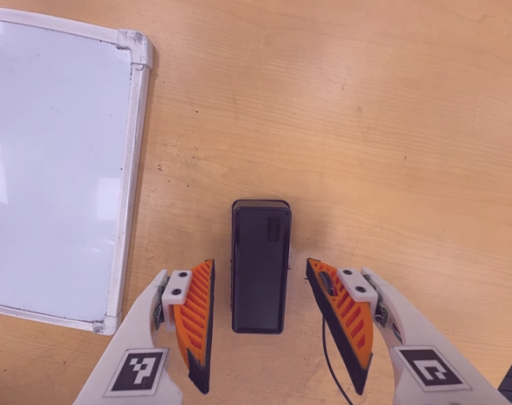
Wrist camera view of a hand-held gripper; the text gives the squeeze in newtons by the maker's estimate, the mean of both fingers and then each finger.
{"total": 0.0}